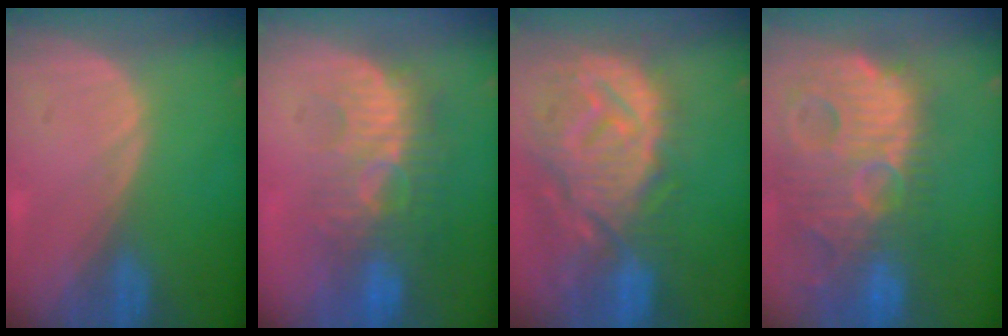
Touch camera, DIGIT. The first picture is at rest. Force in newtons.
{"total": 9.4, "press": 8.8, "slide": 3.2}
{"total": 13.6, "press": 11.8, "slide": 6.7}
{"total": 14.8, "press": 12.8, "slide": 7.5}